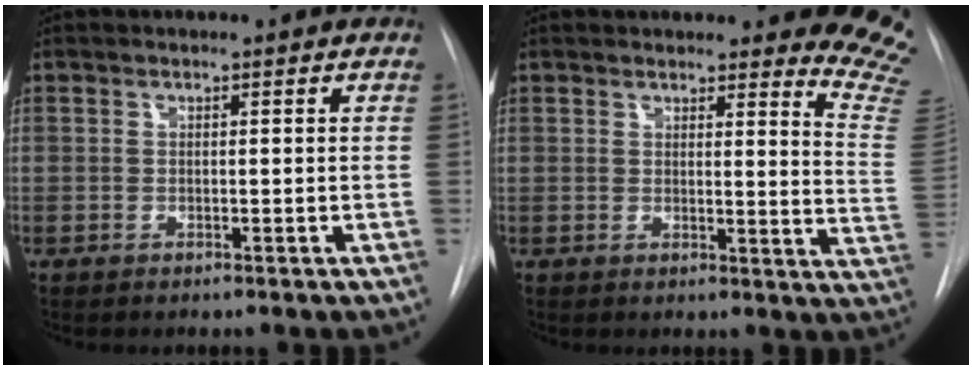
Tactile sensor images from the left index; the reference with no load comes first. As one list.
[{"total": 12.2, "force": [11.9, 1.0, 2.5], "torque": [0.008, -0.124, 0.088]}]